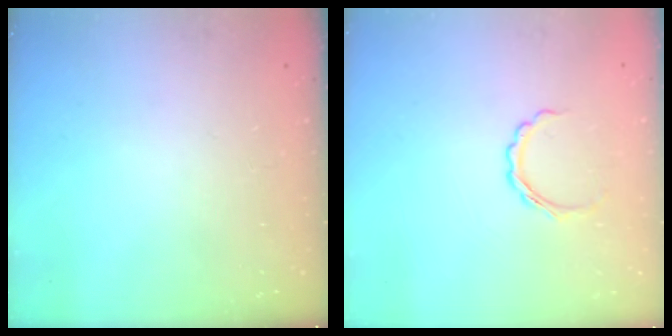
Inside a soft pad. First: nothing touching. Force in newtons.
{"total": 5.4, "press": 5.2, "slide": 1.4}